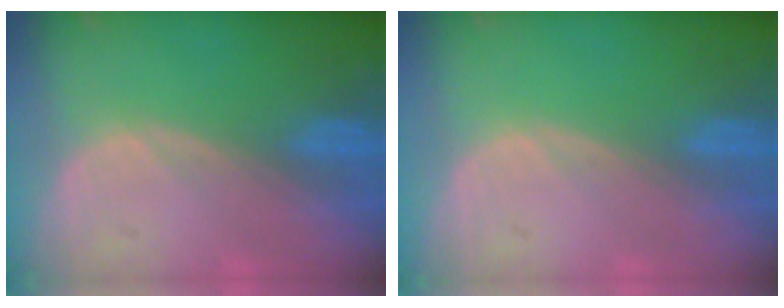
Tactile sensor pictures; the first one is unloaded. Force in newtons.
{"total": 0.0}